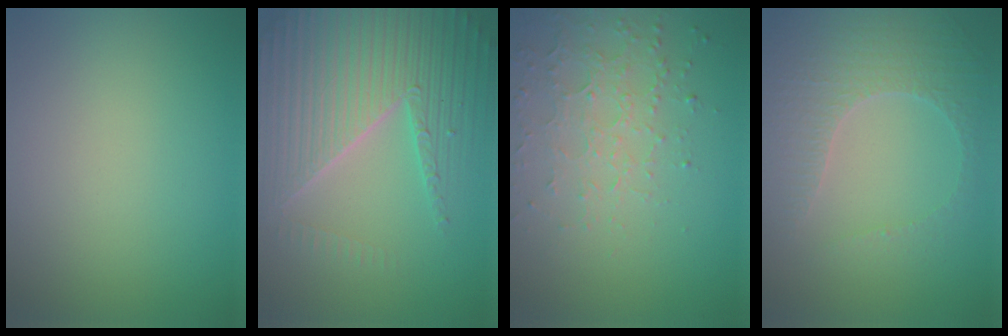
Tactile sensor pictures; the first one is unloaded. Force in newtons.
{"total": 7.0, "press": 6.8, "slide": 1.5}
{"total": 3.5, "press": 3.0, "slide": 1.7}
{"total": 3.4, "press": 3.2, "slide": 1.4}